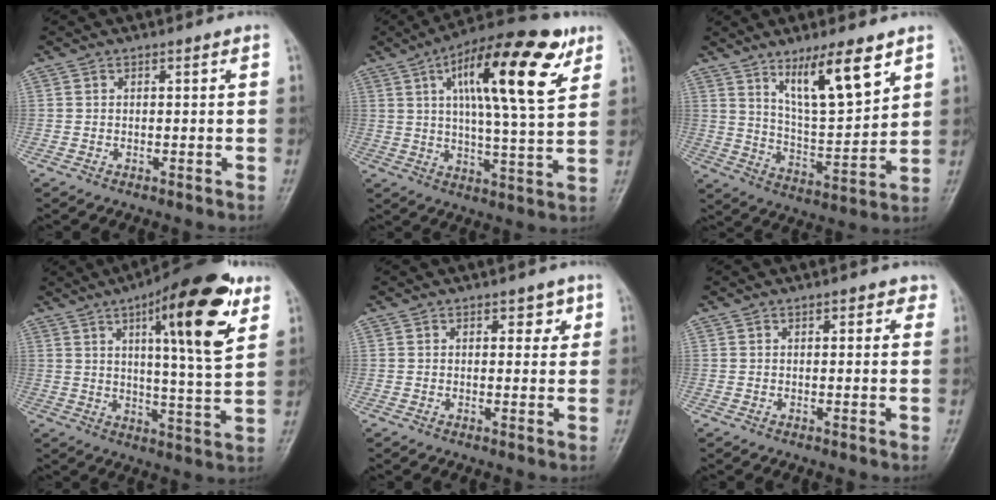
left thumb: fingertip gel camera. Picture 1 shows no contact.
{"total": 20.3, "force": [8.5, 6.0, 17.4], "torque": [-0.248, -0.015, 0.127]}
{"total": 13.1, "force": [7.8, 3.3, 9.9], "torque": [-0.152, -0.050, 0.145]}
{"total": 18.6, "force": [8.7, 4.3, 15.9], "torque": [-0.210, -0.033, 0.124]}
{"total": 2.9, "force": [1.5, 1.8, 1.7], "torque": [0.002, -0.005, 0.017]}
{"total": 2.2, "force": [1.2, 1.2, 1.3], "torque": [0.001, -0.002, 0.011]}